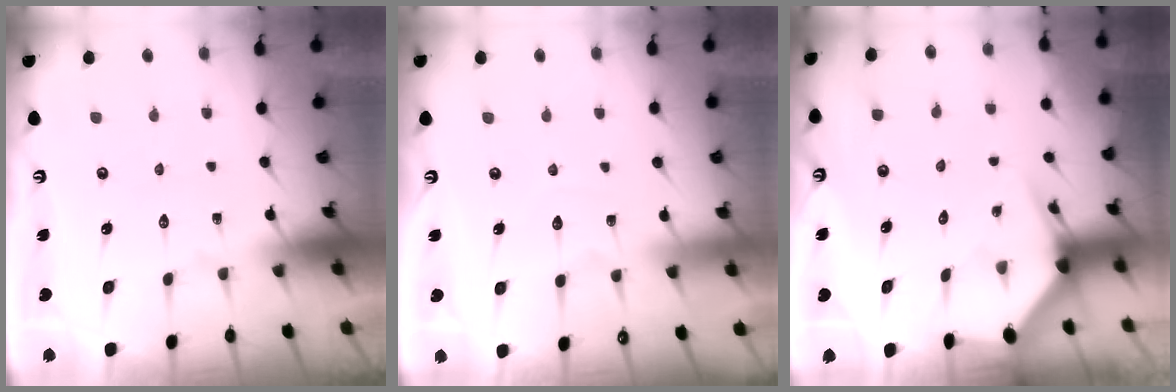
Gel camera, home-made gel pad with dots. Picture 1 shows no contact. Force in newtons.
{"total": 3.6, "press": 3.6, "slide": 0.3}
{"total": 3.4, "press": 3.3, "slide": 0.5}